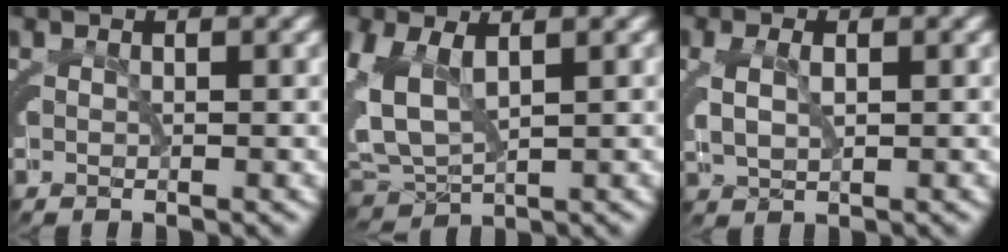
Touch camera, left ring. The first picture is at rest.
{"total": 8.0, "force": [-0.4, 6.9, 4.0], "torque": [-0.116, -0.028, 0.000]}
{"total": 2.4, "force": [0.0, 2.0, 1.2], "torque": [-0.036, -0.007, 0.002]}